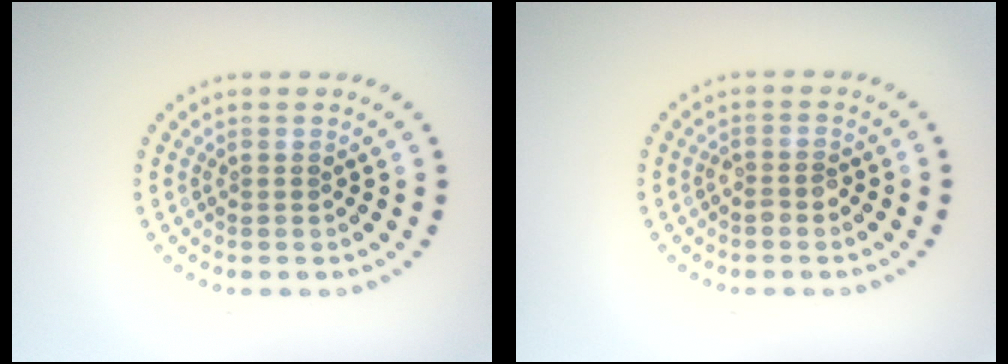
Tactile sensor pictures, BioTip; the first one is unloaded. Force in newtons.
{"total": 1.1, "press": 1.0, "slide": 0.4}